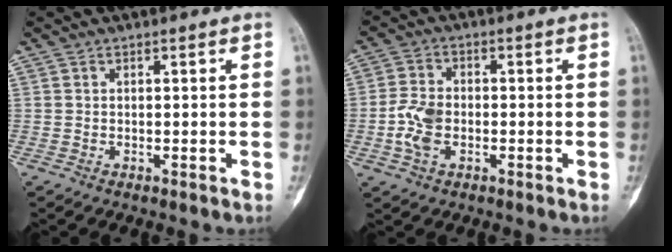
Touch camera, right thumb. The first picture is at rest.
{"total": 6.6, "force": [-1.4, 4.4, 4.8], "torque": [-0.095, 0.010, -0.030]}